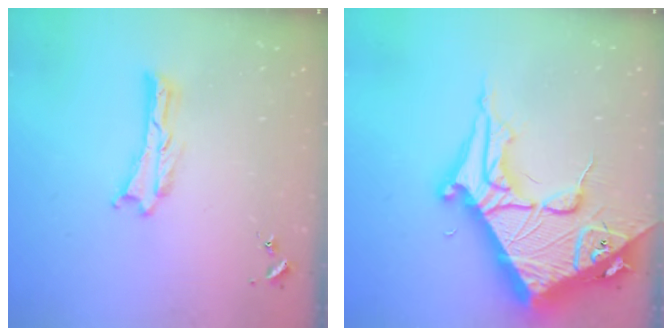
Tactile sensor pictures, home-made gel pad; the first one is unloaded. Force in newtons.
{"total": 14.6, "press": 14.5, "slide": 1.6}